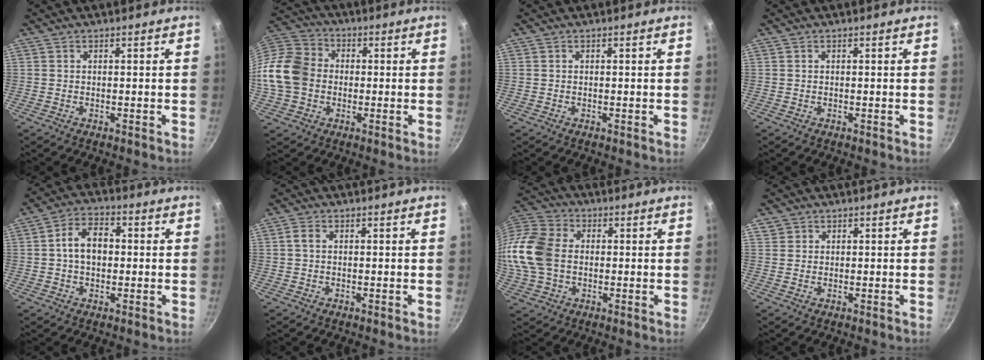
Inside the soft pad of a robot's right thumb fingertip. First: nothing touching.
{"total": 13.9, "force": [-1.4, 11.4, 7.8], "torque": [-0.136, 0.024, -0.044]}
{"total": 0.0}
{"total": 0.0}
{"total": 7.8, "force": [0.3, 5.3, 5.7], "torque": [-0.075, 0.021, -0.004]}
{"total": 1.3, "force": [0.1, 0.8, 1.0], "torque": [-0.022, 0.004, 0.002]}
{"total": 17.4, "force": [-0.2, 13.1, 11.4], "torque": [-0.247, 0.027, -0.015]}
{"total": 1.6, "force": [0.7, 1.4, 0.2], "torque": [0.008, 0.005, 0.010]}